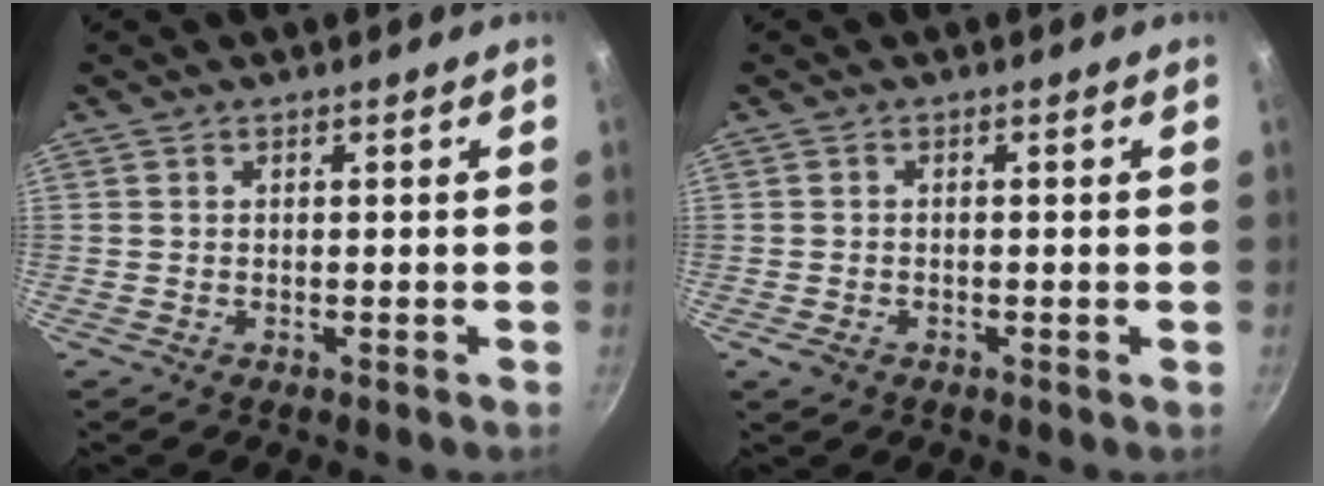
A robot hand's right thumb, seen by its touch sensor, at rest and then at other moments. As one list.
[{"total": 2.0, "force": [-0.8, 1.2, 1.3], "torque": [-0.027, 0.001, -0.015]}]